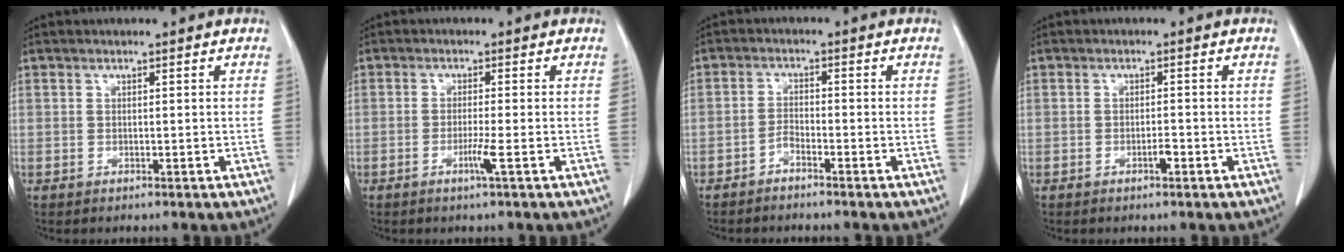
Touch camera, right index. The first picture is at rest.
{"total": 2.6, "force": [-1.1, -0.5, 2.3], "torque": [-0.048, -0.006, -0.022]}
{"total": 1.9, "force": [-1.7, 0.1, 0.9], "torque": [-0.017, 0.001, -0.036]}
{"total": 1.3, "force": [-0.7, 0.3, 1.1], "torque": [-0.021, 0.000, -0.012]}